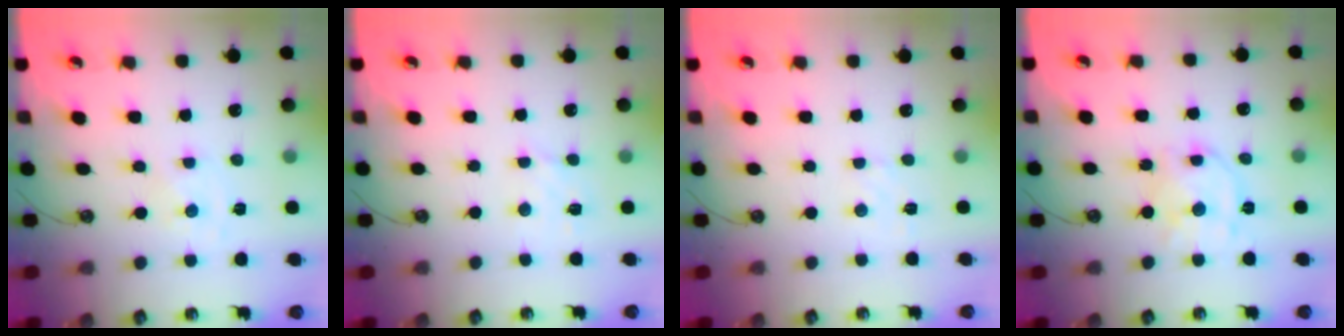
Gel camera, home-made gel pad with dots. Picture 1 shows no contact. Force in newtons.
{"total": 4.7, "press": 4.6, "slide": 0.8}
{"total": 2.9, "press": 2.9, "slide": 0.5}
{"total": 11.5, "press": 11.4, "slide": 1.0}